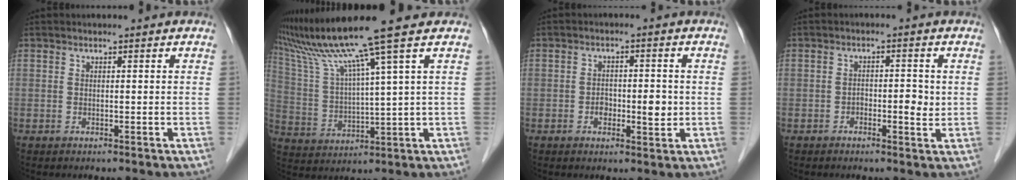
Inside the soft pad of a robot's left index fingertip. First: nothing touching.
{"total": 12.5, "force": [9.6, -3.2, 7.4], "torque": [-0.138, 0.001, 0.176]}
{"total": 4.1, "force": [-0.7, 1.9, 3.6], "torque": [-0.051, 0.005, -0.006]}
{"total": 2.8, "force": [-0.3, 1.2, 2.5], "torque": [-0.034, 0.003, -0.005]}